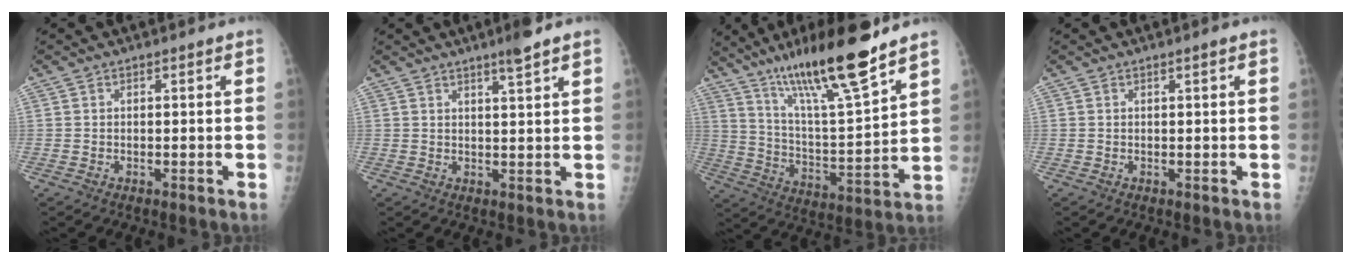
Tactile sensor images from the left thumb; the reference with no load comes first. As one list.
[{"total": 3.9, "force": [2.8, -0.1, 2.7], "torque": [-0.044, -0.017, 0.046]}, {"total": 19.3, "force": [13.9, 1.8, 13.3], "torque": [-0.208, -0.073, 0.246]}, {"total": 0.7, "force": [0.3, -0.1, 0.6], "torque": [-0.012, 0.000, 0.006]}]